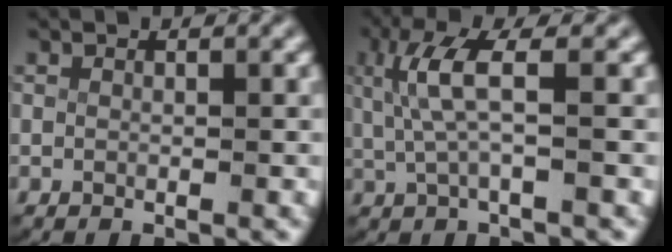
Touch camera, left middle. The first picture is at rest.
{"total": 4.3, "force": [0.7, 1.3, 4.0], "torque": [-0.088, 0.008, 0.013]}